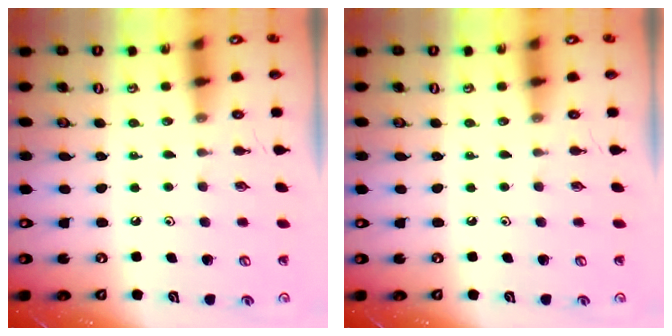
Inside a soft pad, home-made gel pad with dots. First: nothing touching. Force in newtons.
{"total": 0.0}